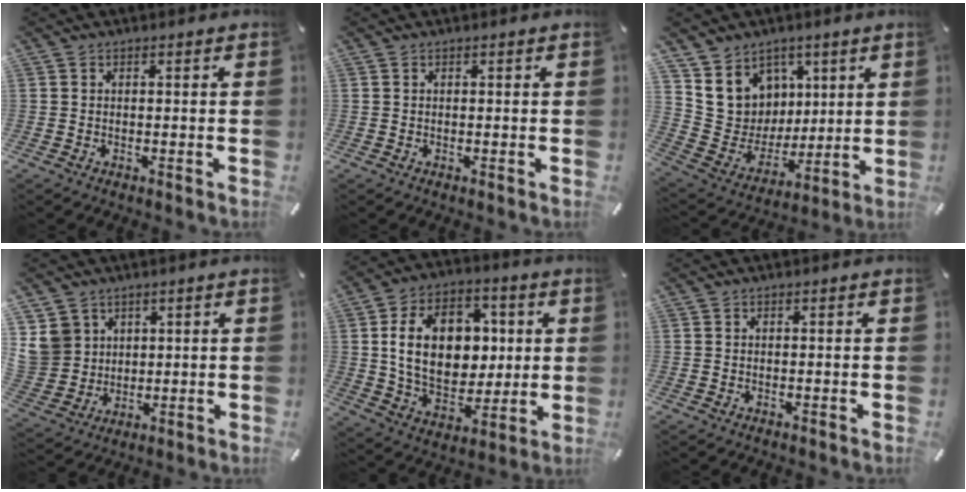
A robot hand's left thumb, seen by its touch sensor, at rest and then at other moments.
{"total": 0.0}
{"total": 11.7, "force": [4.5, 10.7, 1.1], "torque": [-0.025, -0.050, 0.099]}
{"total": 8.8, "force": [3.6, 8.0, 0.9], "torque": [-0.044, -0.017, 0.075]}
{"total": 18.3, "force": [3.0, 13.4, 12.1], "torque": [-0.218, 0.007, 0.056]}
{"total": 0.0}